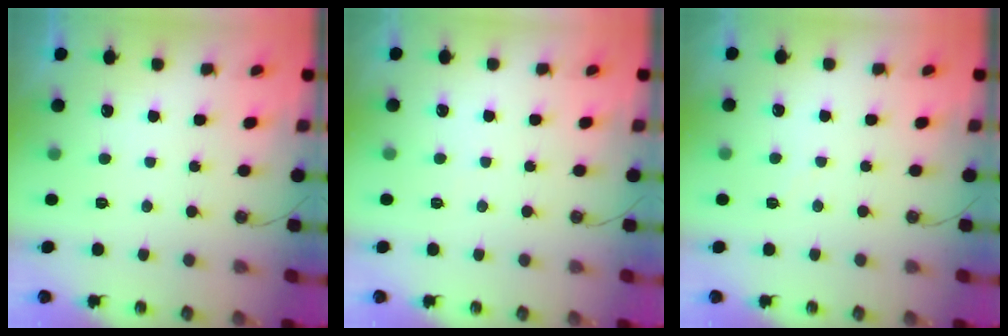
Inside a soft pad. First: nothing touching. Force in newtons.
{"total": 2.4, "press": 2.3, "slide": 0.4}
{"total": 2.5, "press": 2.4, "slide": 0.4}